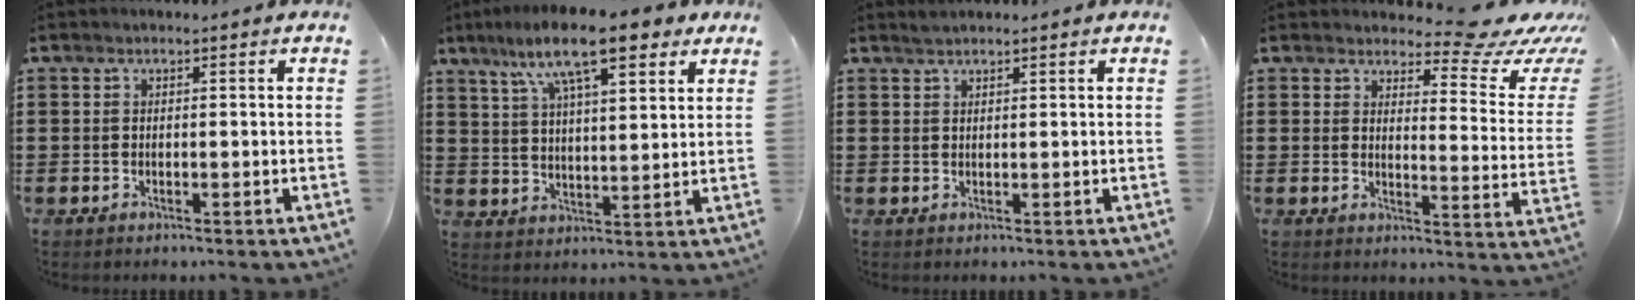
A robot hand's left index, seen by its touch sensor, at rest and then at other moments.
{"total": 12.5, "force": [8.4, 2.8, 8.8], "torque": [-0.175, -0.012, 0.144]}
{"total": 1.2, "force": [1.1, 0.1, 0.3], "torque": [-0.008, 0.001, 0.021]}
{"total": 8.5, "force": [7.2, 1.6, 4.2], "torque": [-0.070, -0.053, 0.120]}